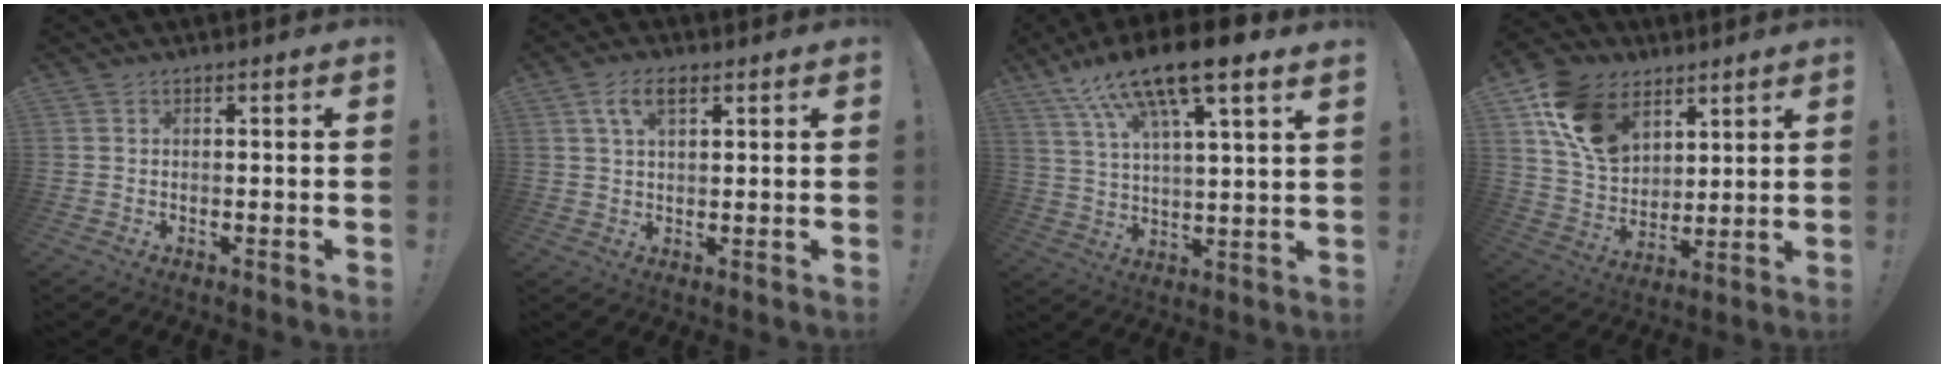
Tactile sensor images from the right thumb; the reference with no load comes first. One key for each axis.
{"total": 6.5, "fx": 3.0, "fy": 3.3, "fz": 4.8, "tx": -0.084, "ty": 0.004, "tz": 0.055}
{"total": 15.2, "fx": 11.0, "fy": 1.8, "fz": 10.3, "tx": -0.196, "ty": -0.066, "tz": 0.183}
{"total": 16.6, "fx": 8.7, "fy": 11.4, "fz": 8.4, "tx": -0.148, "ty": -0.036, "tz": 0.173}